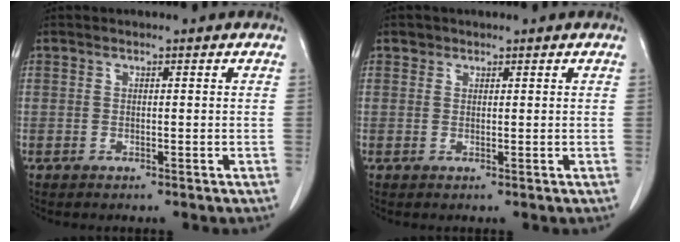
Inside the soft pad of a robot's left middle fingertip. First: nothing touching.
{"total": 0.8, "force": [0.5, 0.6, 0.0], "torque": [0.006, 0.000, 0.007]}